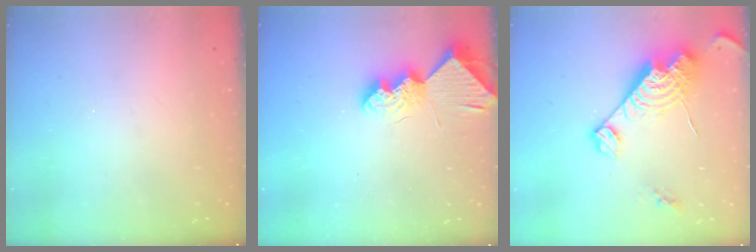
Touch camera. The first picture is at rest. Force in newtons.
{"total": 9.9, "press": 9.9, "slide": 0.4}
{"total": 16.7, "press": 16.7, "slide": 1.3}